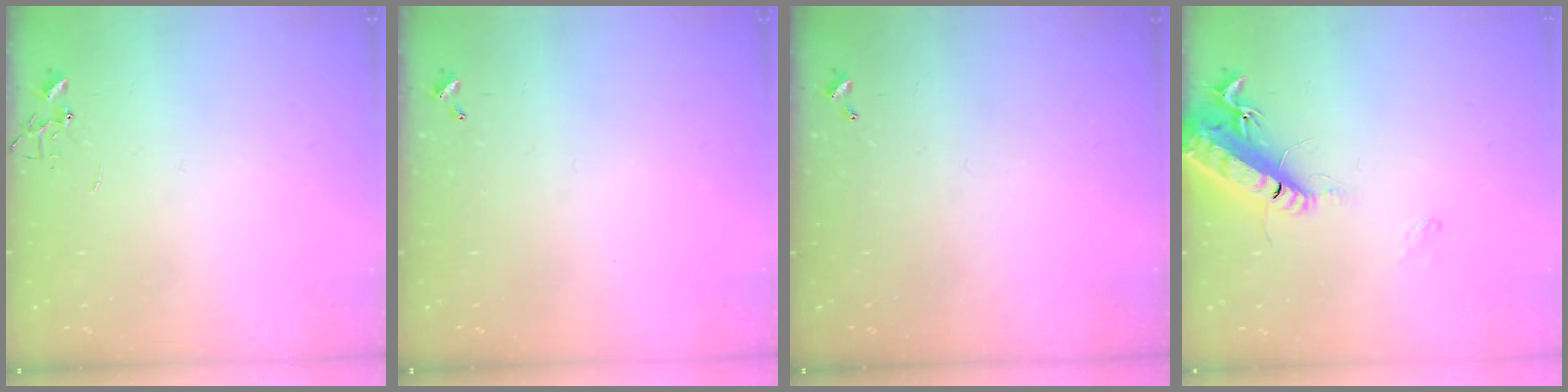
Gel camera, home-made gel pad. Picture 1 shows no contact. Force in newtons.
{"total": 0.0}
{"total": 0.0}
{"total": 17.2, "press": 16.5, "slide": 4.6}